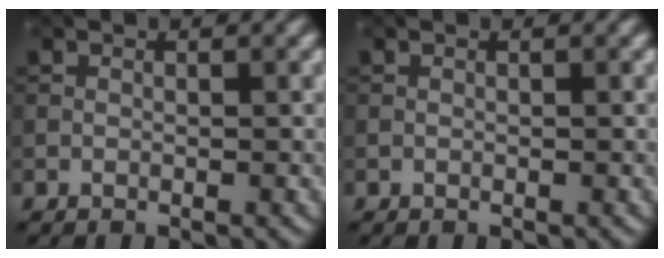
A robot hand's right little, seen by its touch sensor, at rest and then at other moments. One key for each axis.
{"total": 0.0}